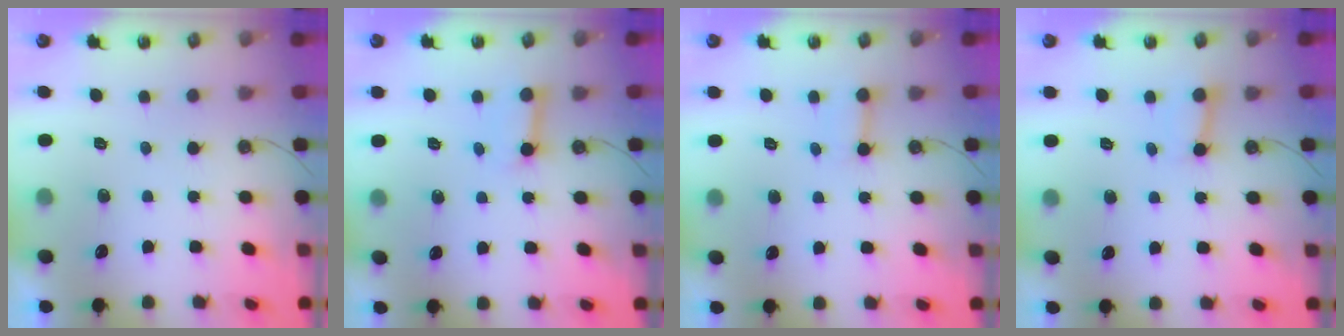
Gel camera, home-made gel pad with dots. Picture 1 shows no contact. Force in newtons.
{"total": 4.1, "press": 4.1, "slide": 0.4}
{"total": 3.0, "press": 3.0, "slide": 0.5}
{"total": 4.3, "press": 4.3, "slide": 0.5}